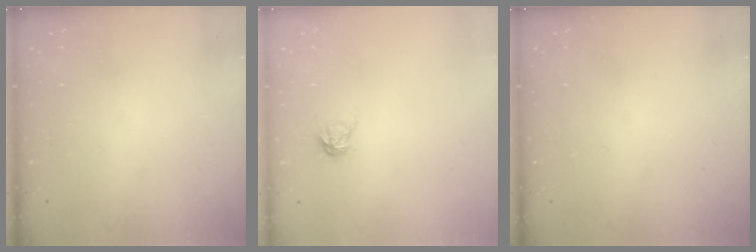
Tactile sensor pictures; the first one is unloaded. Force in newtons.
{"total": 4.8, "press": 4.7, "slide": 0.5}
{"total": 0.0}